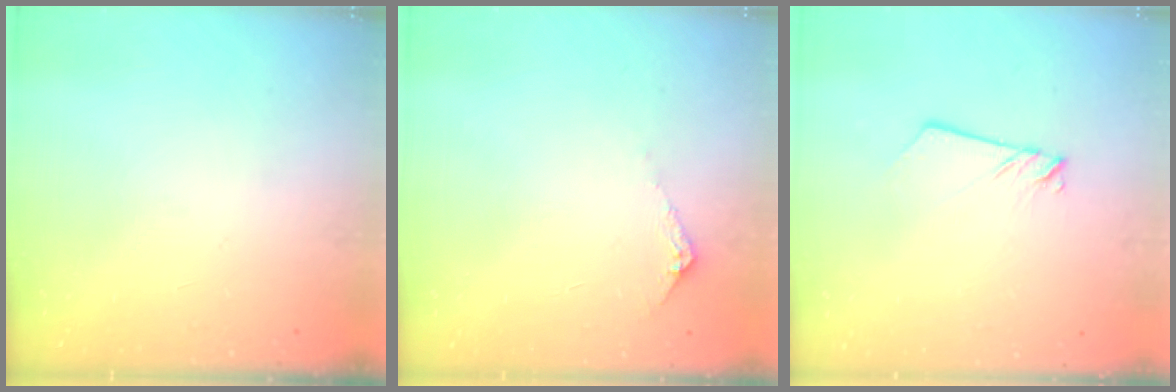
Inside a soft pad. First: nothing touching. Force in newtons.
{"total": 5.8, "press": 5.8, "slide": 0.8}
{"total": 2.5, "press": 2.5, "slide": 0.1}